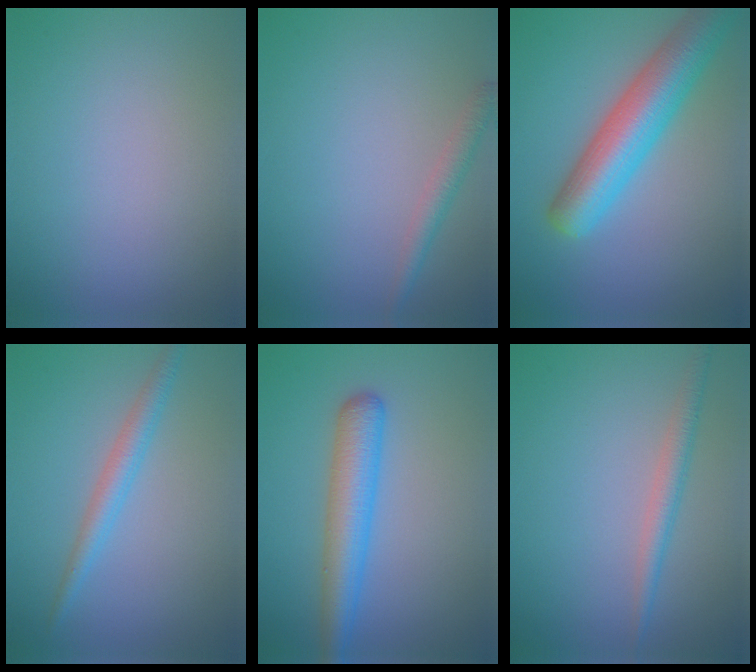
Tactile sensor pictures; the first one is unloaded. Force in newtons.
{"total": 1.8, "press": 1.8, "slide": 0.1}
{"total": 7.8, "press": 7.8, "slide": 0.3}
{"total": 2.4, "press": 2.4, "slide": 0.1}
{"total": 4.8, "press": 4.8, "slide": 0.2}
{"total": 2.2, "press": 2.2, "slide": 0.0}